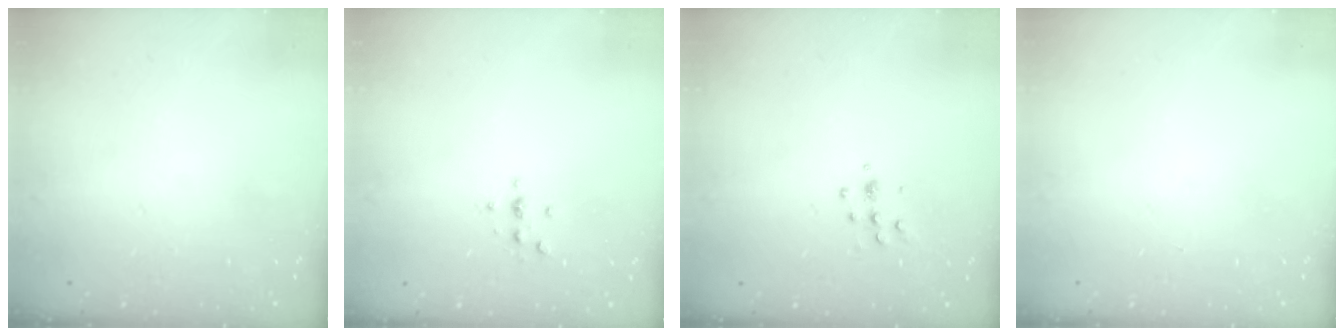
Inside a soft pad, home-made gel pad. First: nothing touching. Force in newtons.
{"total": 2.4, "press": 2.4, "slide": 0.3}
{"total": 5.4, "press": 5.4, "slide": 0.6}
{"total": 0.0}